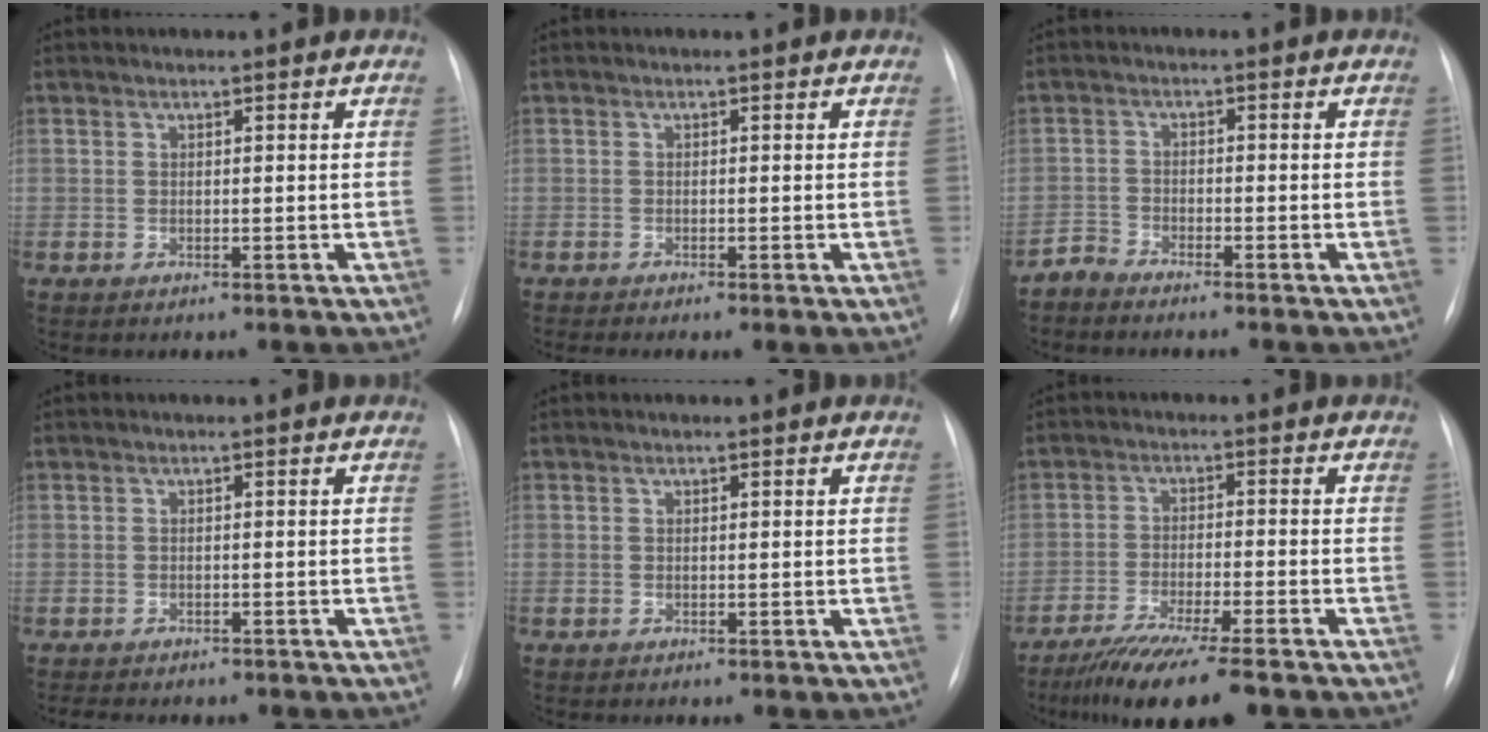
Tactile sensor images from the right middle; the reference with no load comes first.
{"total": 1.5, "force": [-1.0, -0.2, 1.1], "torque": [-0.022, -0.006, -0.019]}
{"total": 2.2, "force": [-2.2, 0.2, -0.1], "torque": [0.005, -0.006, -0.045]}
{"total": 10.1, "force": [-8.8, 1.7, 4.6], "torque": [-0.070, -0.005, -0.120]}
{"total": 0.0}
{"total": 11.6, "force": [-9.1, 0.7, 7.2], "torque": [-0.114, -0.030, -0.146]}